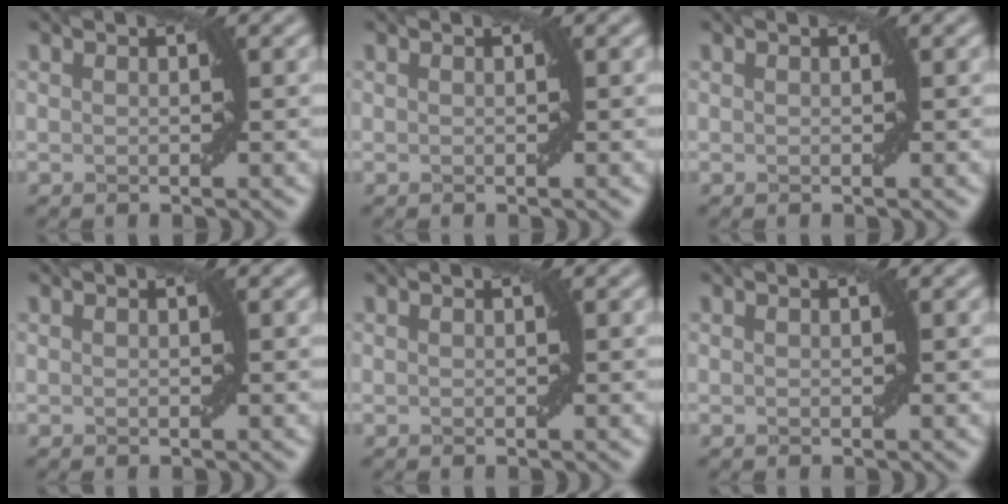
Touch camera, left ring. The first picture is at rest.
{"total": 0.0}
{"total": 0.0}
{"total": 0.0}
{"total": 0.0}
{"total": 0.0}